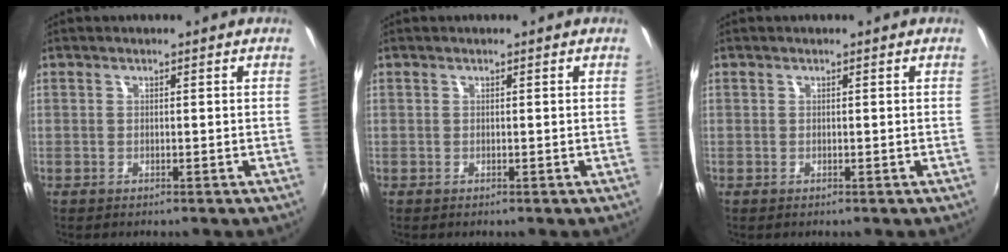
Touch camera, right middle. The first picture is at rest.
{"total": 0.0}
{"total": 0.0}